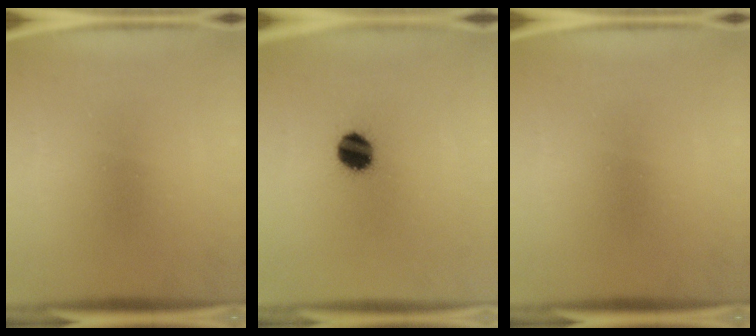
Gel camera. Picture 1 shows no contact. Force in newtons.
{"total": 7.7}
{"total": 0.0}